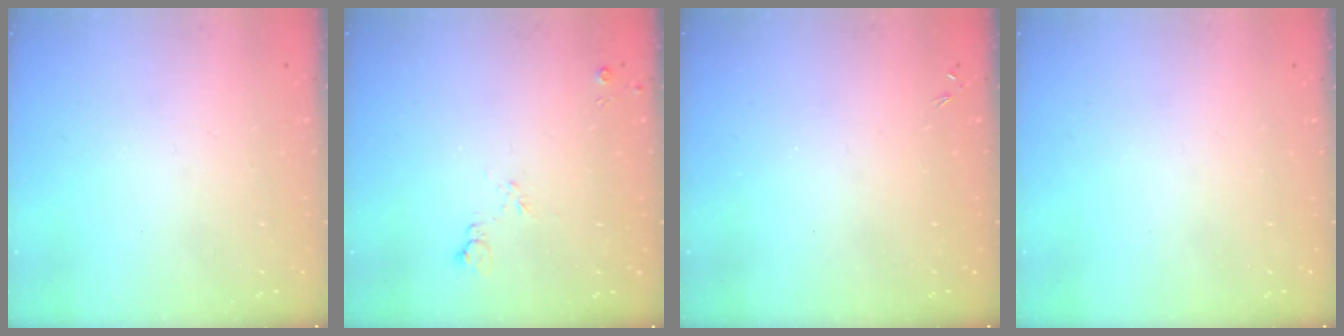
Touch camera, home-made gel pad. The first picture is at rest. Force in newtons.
{"total": 4.6, "press": 4.5, "slide": 0.9}
{"total": 0.0}
{"total": 0.0}